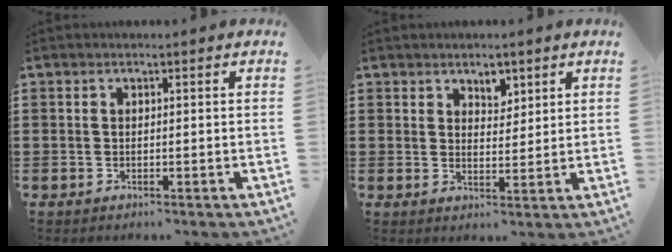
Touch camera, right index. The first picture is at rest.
{"total": 3.1, "force": [2.3, 1.7, 1.1], "torque": [-0.021, 0.003, 0.042]}